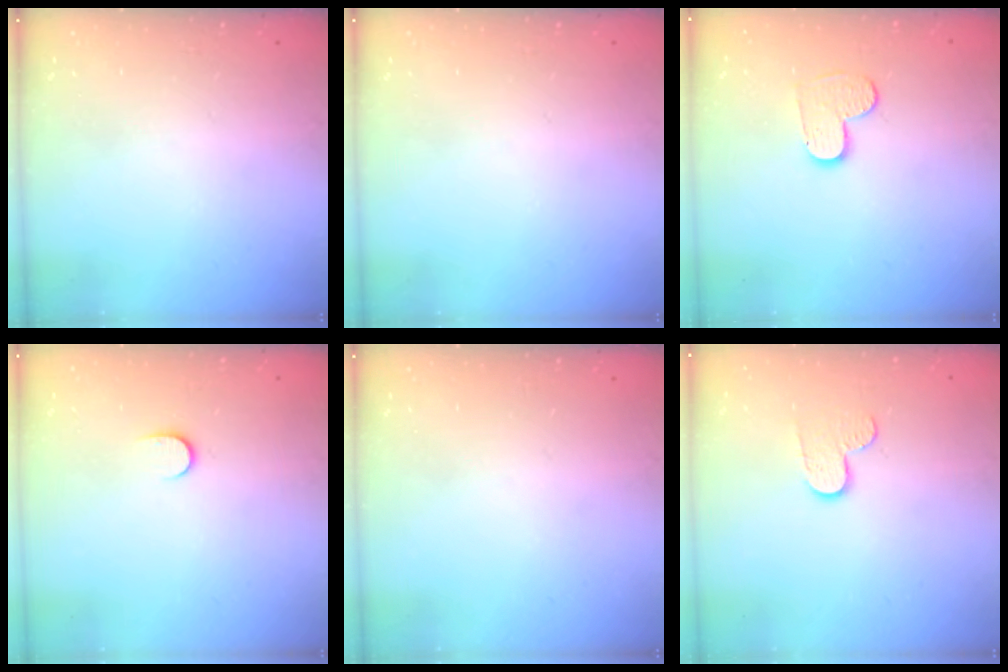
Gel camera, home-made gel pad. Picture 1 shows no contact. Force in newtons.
{"total": 0.0}
{"total": 5.7, "press": 5.7, "slide": 0.3}
{"total": 5.6, "press": 5.6, "slide": 0.7}
{"total": 0.0}
{"total": 6.5, "press": 6.5, "slide": 0.4}